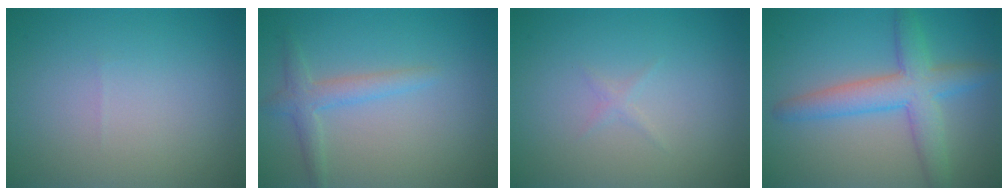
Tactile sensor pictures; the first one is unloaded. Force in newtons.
{"total": 2.2, "press": 2.2, "slide": 0.1}
{"total": 0.5, "press": 0.5, "slide": 0.0}
{"total": 5.2, "press": 5.2, "slide": 0.1}